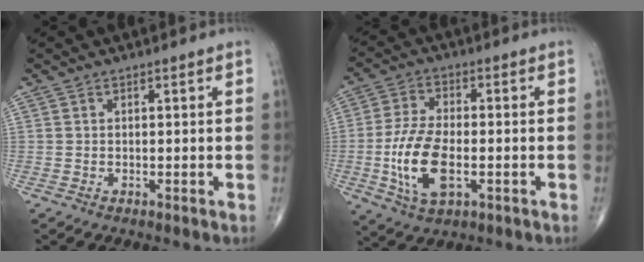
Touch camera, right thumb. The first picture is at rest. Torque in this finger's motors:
{"motor_torque": [0.35, 0.54, 1.25, 0.13, 0.39]}